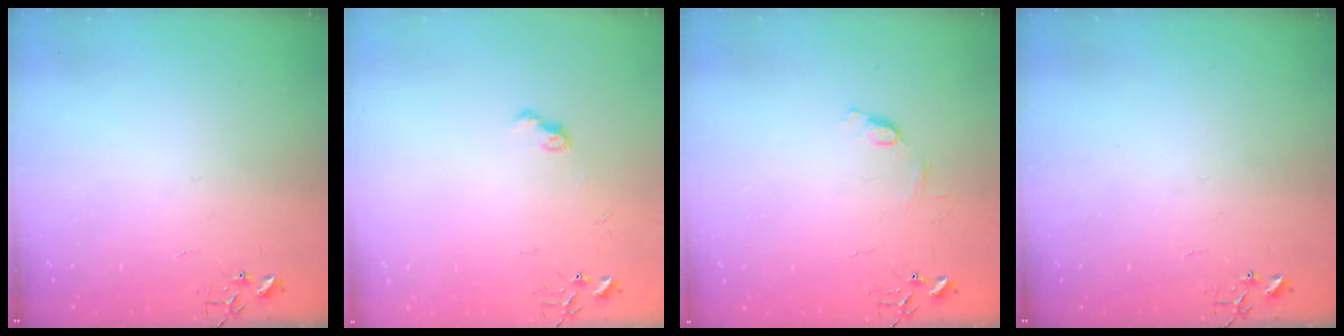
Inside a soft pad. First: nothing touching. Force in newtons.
{"total": 6.9, "press": 6.9, "slide": 0.7}
{"total": 7.3, "press": 7.3, "slide": 0.7}
{"total": 0.0}